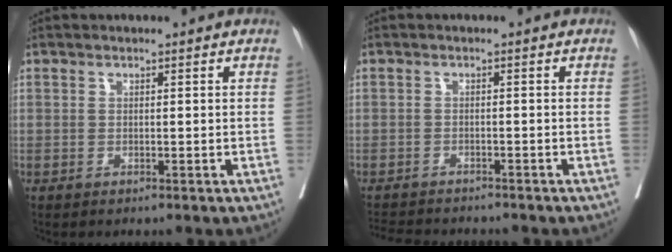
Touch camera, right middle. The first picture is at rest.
{"total": 7.1, "force": [-6.6, 1.3, 2.1], "torque": [-0.028, -0.006, -0.098]}